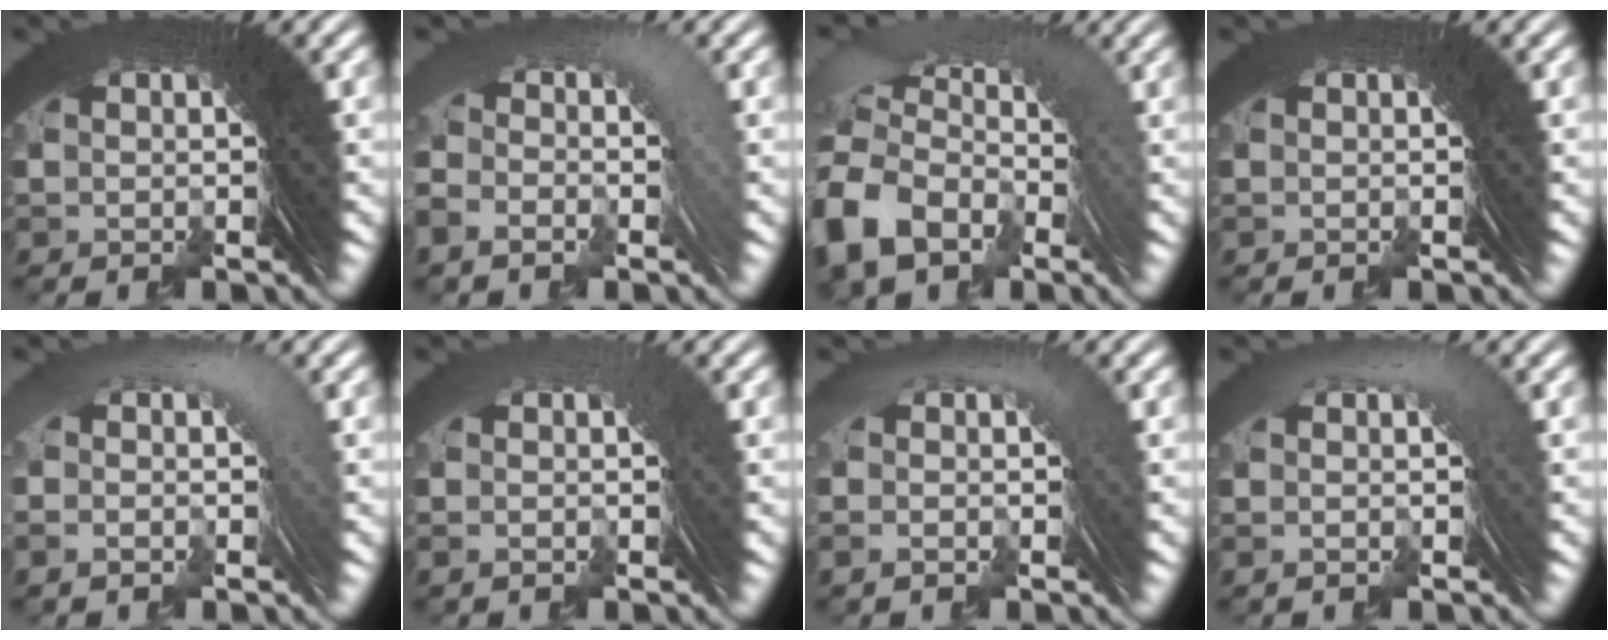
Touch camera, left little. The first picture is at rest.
{"total": 0.8, "force": [-0.4, 0.3, 0.6], "torque": [-0.002, 0.006, -0.008]}
{"total": 7.0, "force": [0.3, 5.4, 4.5], "torque": [-0.115, -0.018, 0.016]}
{"total": 0.6, "force": [-0.3, -0.2, -0.4], "torque": [0.008, 0.002, -0.005]}
{"total": 1.1, "force": [0.3, 0.4, 1.0], "torque": [0.000, 0.013, 0.000]}
{"total": 0.8, "force": [-0.7, -0.2, -0.4], "torque": [0.028, 0.012, -0.016]}
{"total": 1.0, "force": [0.0, 0.6, 0.8], "torque": [0.005, 0.014, -0.005]}
{"total": 1.1, "force": [0.1, 0.4, 1.0], "torque": [0.012, 0.016, -0.005]}